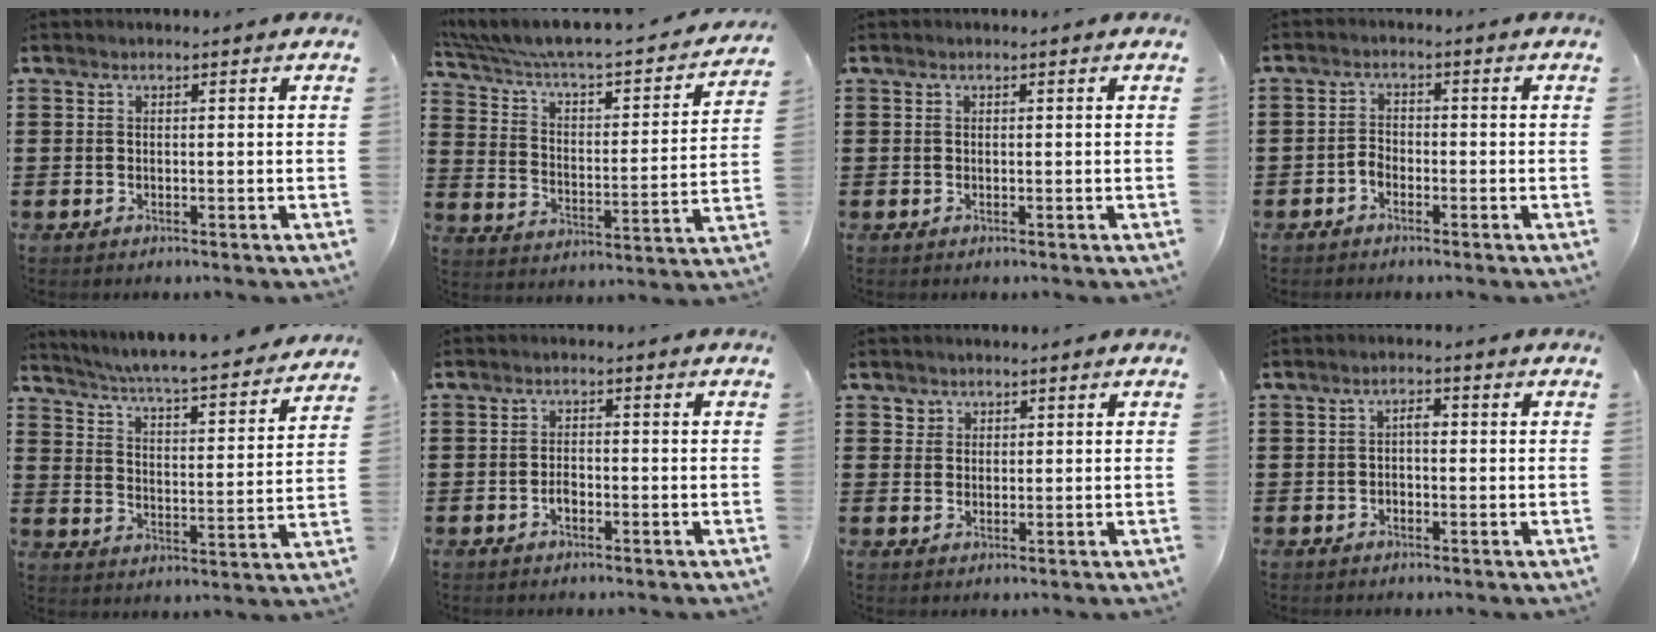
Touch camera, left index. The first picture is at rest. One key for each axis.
{"total": 4.0, "fx": 3.0, "fy": 1.4, "fz": 2.2, "tx": -0.062, "ty": -0.036, "tz": 0.043}
{"total": 0.0}
{"total": 1.8, "fx": -1.1, "fy": 1.0, "fz": 0.9, "tx": -0.022, "ty": 0.004, "tz": -0.024}
{"total": 4.3, "fx": 3.9, "fy": -0.6, "fz": 1.6, "tx": -0.054, "ty": -0.043, "tz": 0.055}
{"total": 1.6, "fx": -0.7, "fy": 0.7, "fz": 1.3, "tx": -0.026, "ty": -0.001, "tz": -0.013}
{"total": 1.8, "fx": 1.2, "fy": 1.3, "fz": 0.1, "tx": 0.000, "ty": 0.000, "tz": 0.022}
{"total": 2.0, "fx": -0.1, "fy": 0.9, "fz": 1.7, "tx": -0.036, "ty": 0.004, "tz": -0.003}